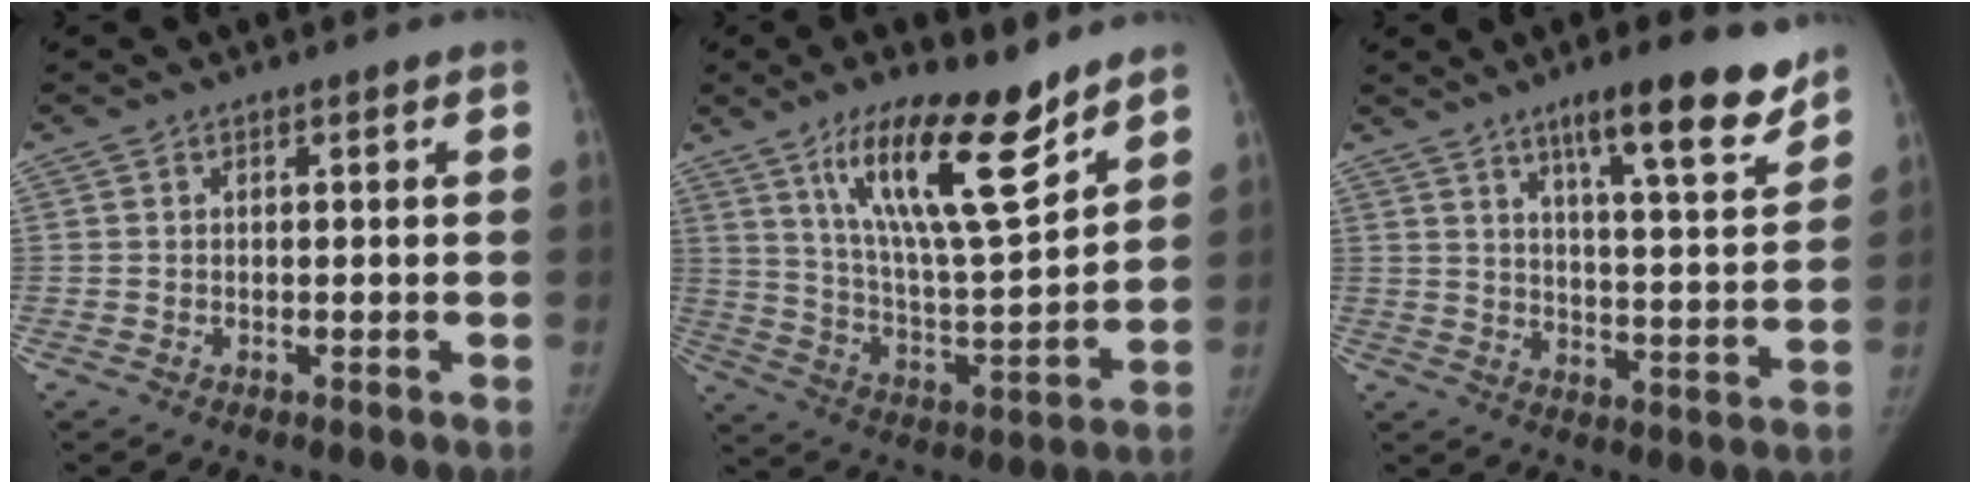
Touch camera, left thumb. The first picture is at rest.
{"total": 19.2, "force": [12.3, 4.7, 14.0], "torque": [-0.208, -0.074, 0.220]}
{"total": 14.5, "force": [10.0, 2.7, 10.1], "torque": [-0.126, -0.058, 0.154]}